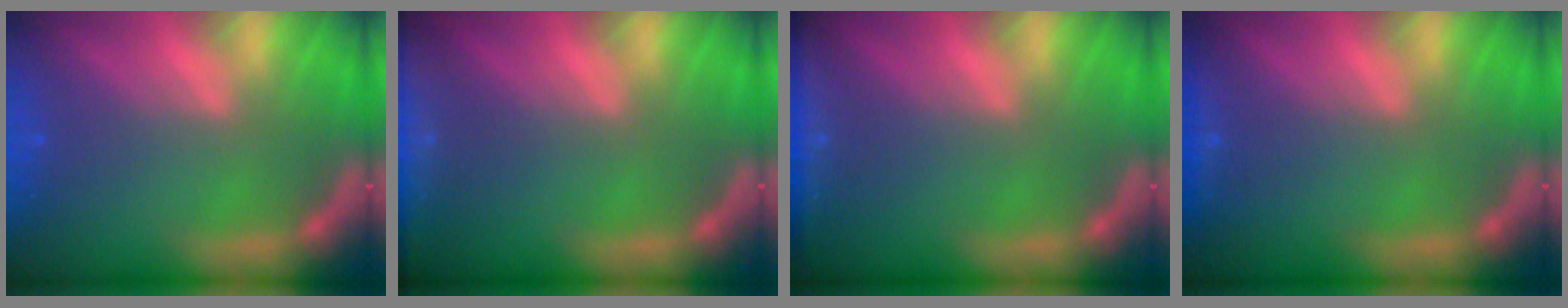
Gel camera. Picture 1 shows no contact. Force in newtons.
{"total": 6.5}
{"total": 3.5}
{"total": 0.9}